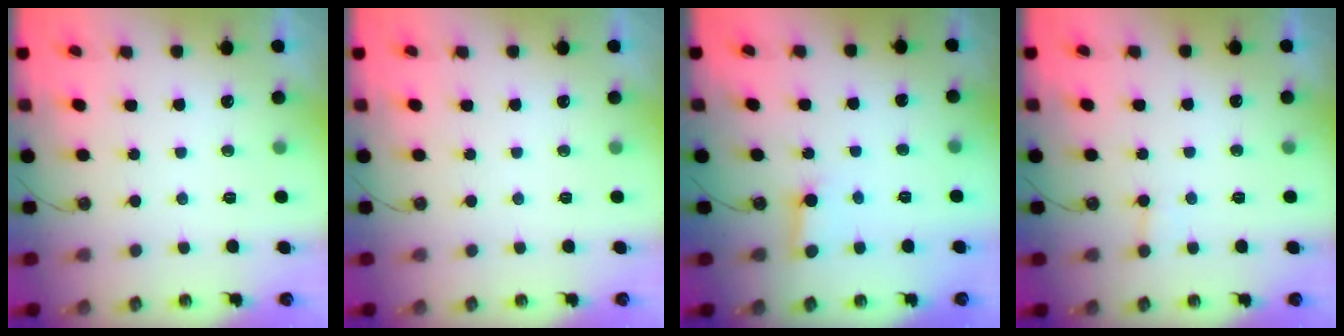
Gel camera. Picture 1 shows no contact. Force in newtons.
{"total": 0.0}
{"total": 2.8, "press": 2.8, "slide": 0.3}
{"total": 4.9, "press": 4.8, "slide": 0.4}